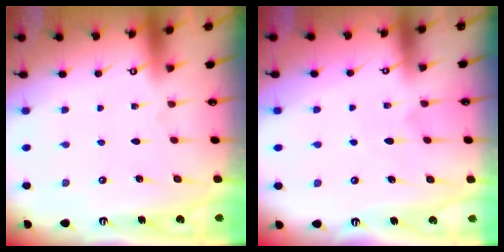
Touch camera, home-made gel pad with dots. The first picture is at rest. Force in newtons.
{"total": 5.0, "press": 5.0, "slide": 0.4}